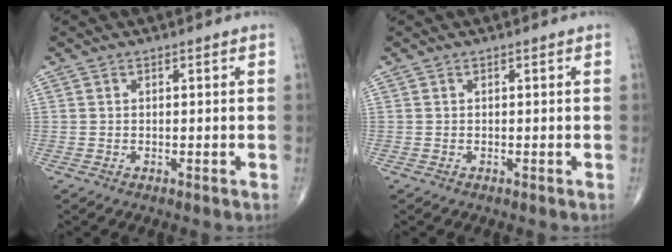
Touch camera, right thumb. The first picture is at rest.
{"total": 0.0}